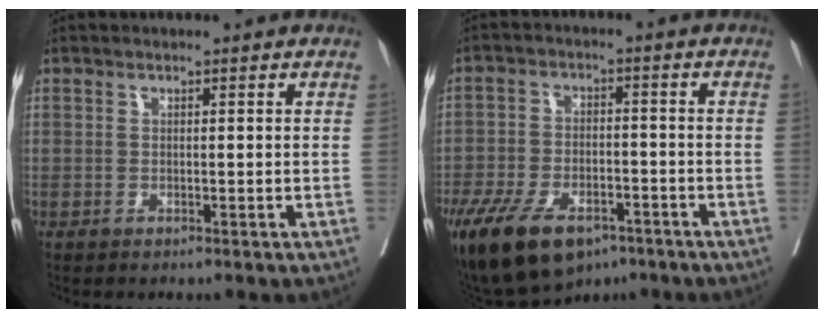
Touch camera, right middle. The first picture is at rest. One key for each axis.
{"total": 14.5, "fx": -9.4, "fy": 6.9, "fz": 8.6, "tx": -0.173, "ty": -0.010, "tz": -0.157}